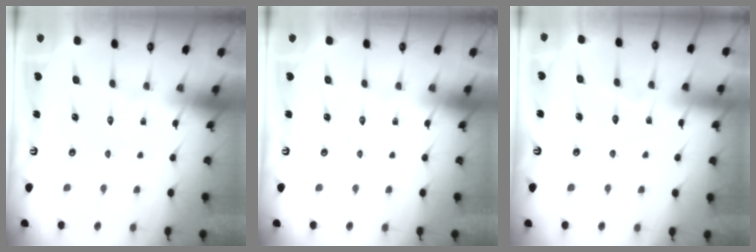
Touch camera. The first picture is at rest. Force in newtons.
{"total": 0.0}
{"total": 5.2, "press": 5.2, "slide": 0.3}